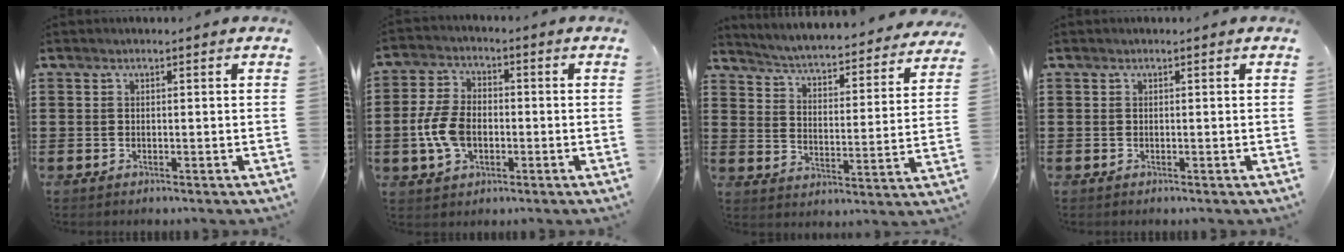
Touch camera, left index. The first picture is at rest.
{"total": 7.7, "force": [-1.4, 4.9, 5.8], "torque": [-0.145, 0.001, -0.032]}
{"total": 3.5, "force": [3.3, -0.4, 0.8], "torque": [-0.037, -0.037, 0.047]}
{"total": 0.0}